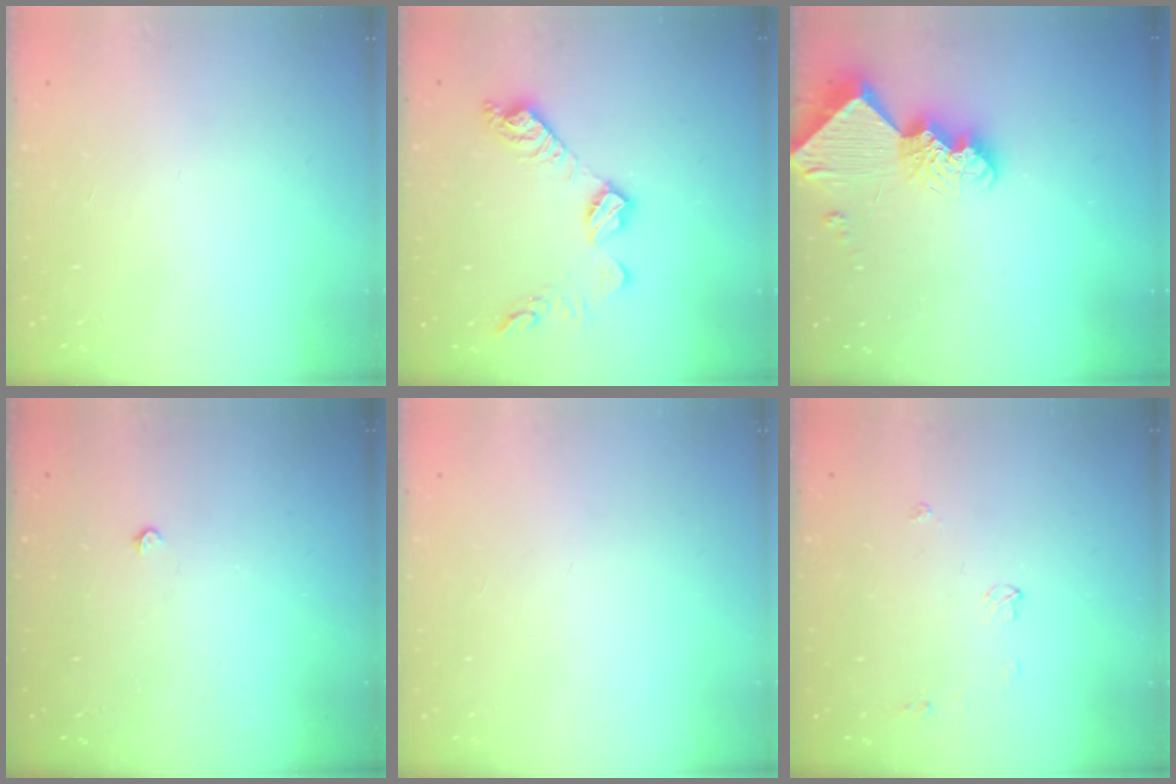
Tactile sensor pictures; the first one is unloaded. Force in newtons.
{"total": 11.7, "press": 11.7, "slide": 0.4}
{"total": 12.1, "press": 12.0, "slide": 1.3}
{"total": 2.3, "press": 2.3, "slide": 0.4}
{"total": 0.0}
{"total": 3.7, "press": 3.6, "slide": 0.6}